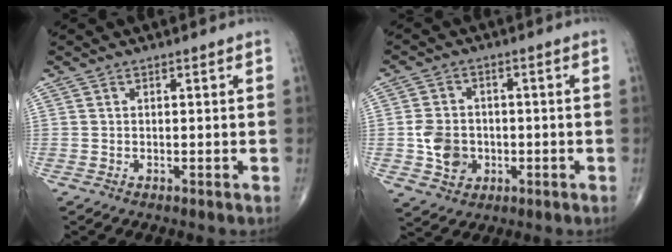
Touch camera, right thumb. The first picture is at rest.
{"total": 7.1, "force": [-1.2, 5.9, 3.8], "torque": [-0.046, 0.006, -0.018]}